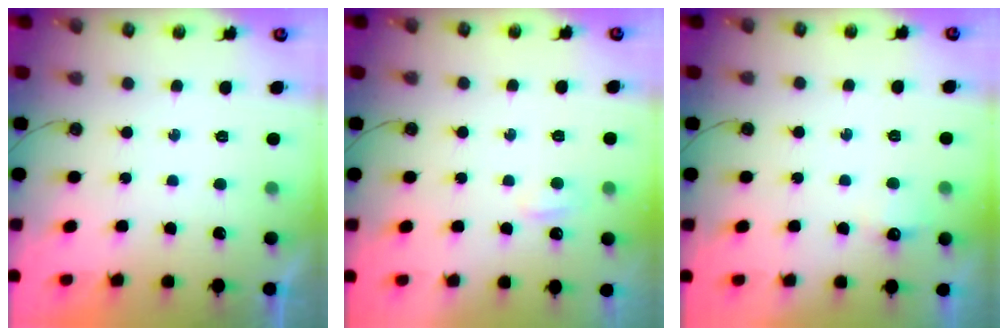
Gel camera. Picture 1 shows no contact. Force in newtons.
{"total": 3.2, "press": 3.2, "slide": 0.5}
{"total": 4.3, "press": 4.3, "slide": 0.7}